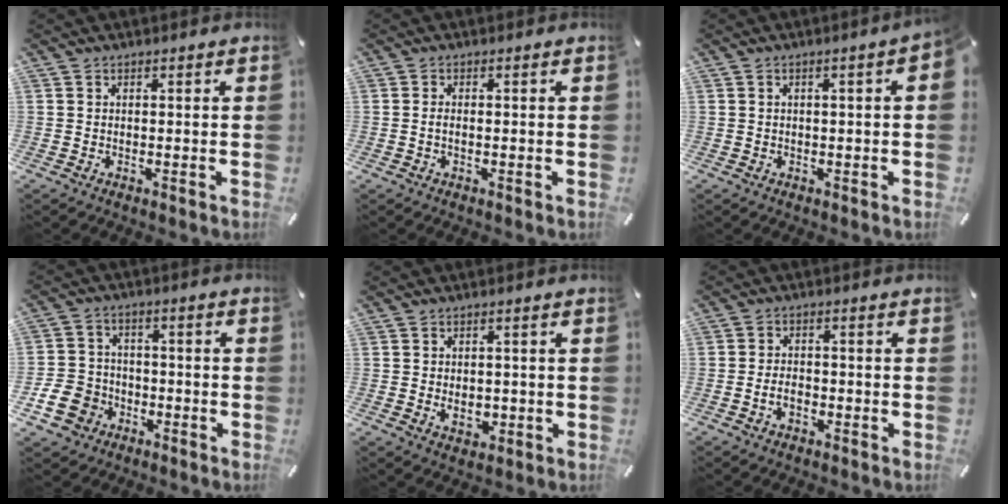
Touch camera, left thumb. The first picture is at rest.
{"total": 1.3, "force": [-0.3, 0.4, 1.2], "torque": [-0.023, -0.002, -0.004]}
{"total": 2.8, "force": [0.1, 0.3, 2.8], "torque": [-0.048, 0.001, 0.003]}
{"total": 8.6, "force": [-3.4, 7.4, 2.7], "torque": [-0.064, 0.026, -0.062]}
{"total": 3.3, "force": [-0.3, 2.5, 2.1], "torque": [-0.022, 0.000, -0.008]}
{"total": 3.2, "force": [-1.3, 2.1, 2.1], "torque": [-0.044, 0.008, -0.024]}